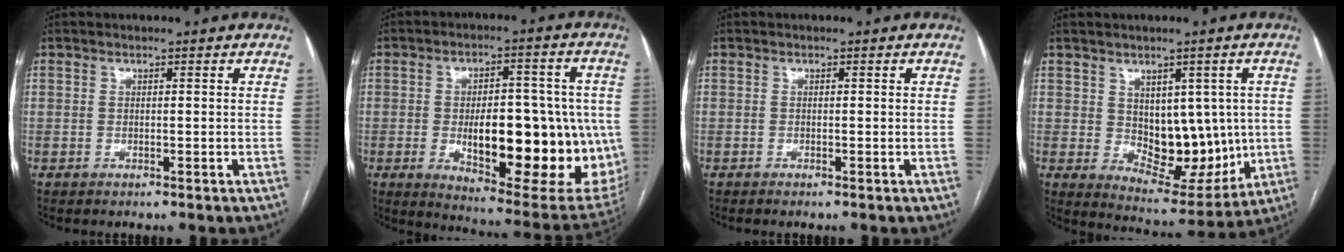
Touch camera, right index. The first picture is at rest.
{"total": 23.0, "force": [-3.2, 8.2, 21.2], "torque": [-0.246, 0.007, -0.018]}
{"total": 0.5, "force": [-0.4, -0.1, 0.3], "torque": [-0.006, 0.000, -0.008]}
{"total": 11.3, "force": [0.4, 6.7, 9.1], "torque": [-0.112, 0.000, 0.032]}